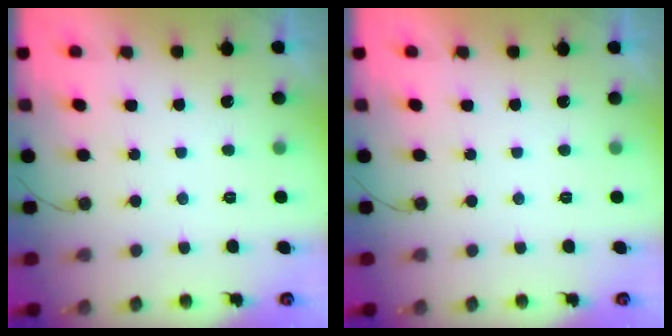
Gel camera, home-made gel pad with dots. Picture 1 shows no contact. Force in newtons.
{"total": 1.8, "press": 1.8, "slide": 0.1}